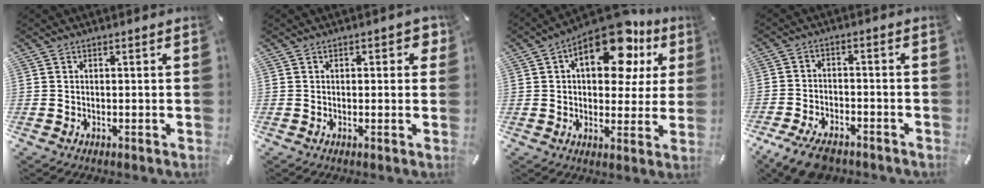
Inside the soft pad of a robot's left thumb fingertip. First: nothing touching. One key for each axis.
{"total": 2.2, "fx": 0.4, "fy": 1.3, "fz": 1.7, "tx": -0.010, "ty": -0.001, "tz": 0.000}
{"total": 17.6, "fx": 8.2, "fy": 9.1, "fz": 12.7, "tx": -0.178, "ty": -0.034, "tz": 0.134}
{"total": 7.7, "fx": -5.4, "fy": 3.8, "fz": 3.9, "tx": -0.087, "ty": 0.019, "tz": -0.101}